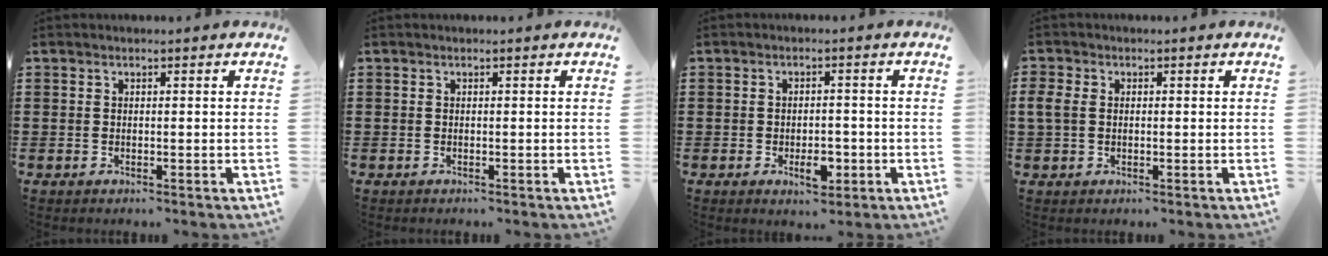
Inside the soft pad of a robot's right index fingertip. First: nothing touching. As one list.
[{"total": 0.0}, {"total": 4.1, "force": [-1.6, 2.1, 3.1], "torque": [-0.051, 0.005, -0.027]}, {"total": 2.3, "force": [0.2, 1.8, 1.5], "torque": [-0.048, 0.002, -0.003]}]